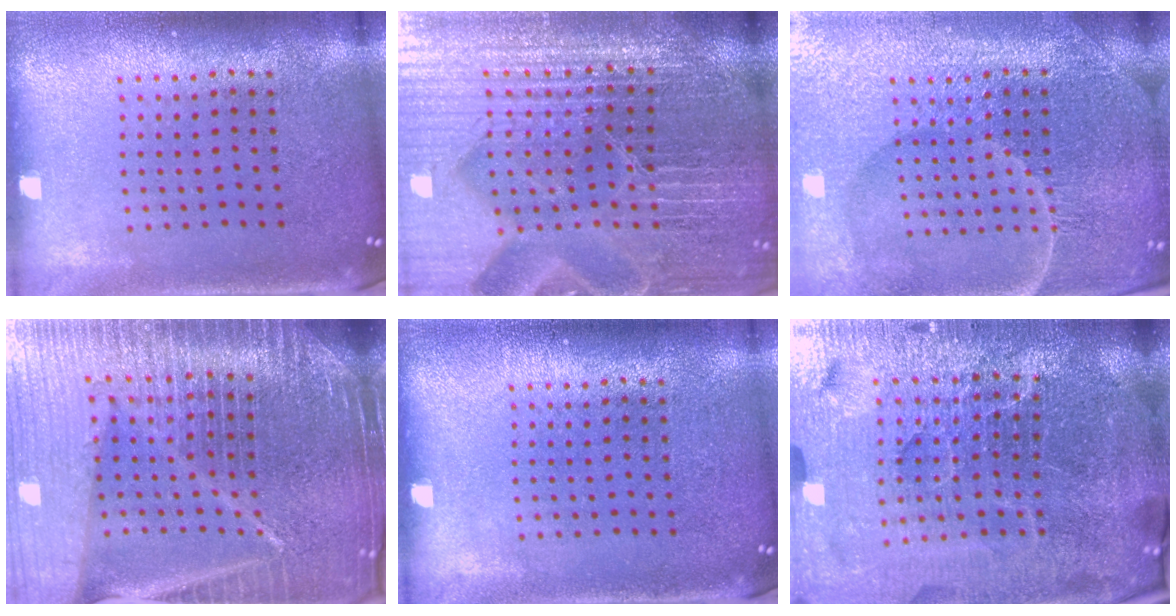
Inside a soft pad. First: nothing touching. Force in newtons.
{"total": 5.5, "press": 5.1, "slide": 1.9}
{"total": 5.2, "press": 4.9, "slide": 1.7}
{"total": 7.3, "press": 6.2, "slide": 3.9}
{"total": 0.0}
{"total": 6.8, "press": 6.0, "slide": 3.2}